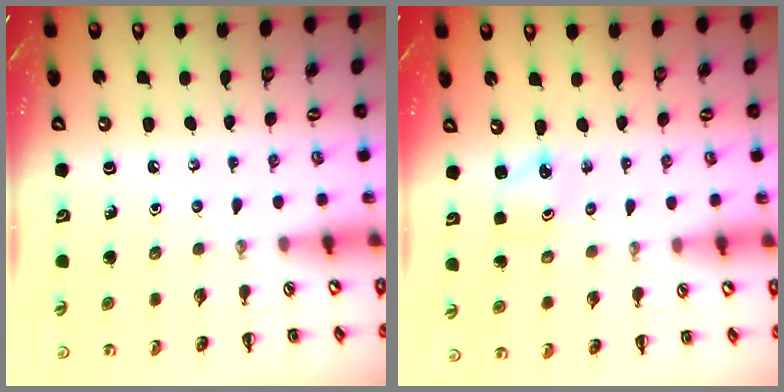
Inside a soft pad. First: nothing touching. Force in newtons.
{"total": 1.8, "press": 1.7, "slide": 0.5}